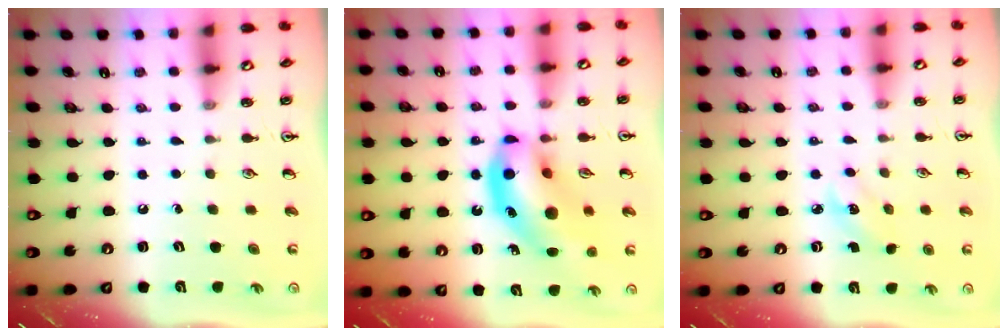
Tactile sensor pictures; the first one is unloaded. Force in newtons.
{"total": 16.5, "press": 16.1, "slide": 3.7}
{"total": 2.4, "press": 2.2, "slide": 0.9}